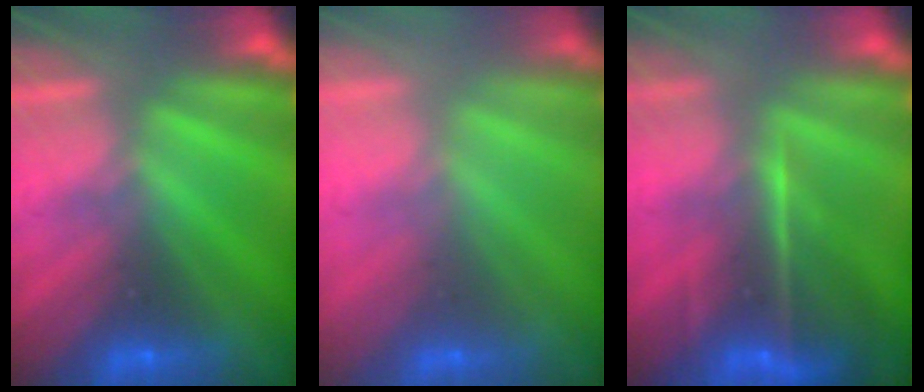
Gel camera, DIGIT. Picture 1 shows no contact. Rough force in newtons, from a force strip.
{"total": 2.0}
{"total": 7.6}